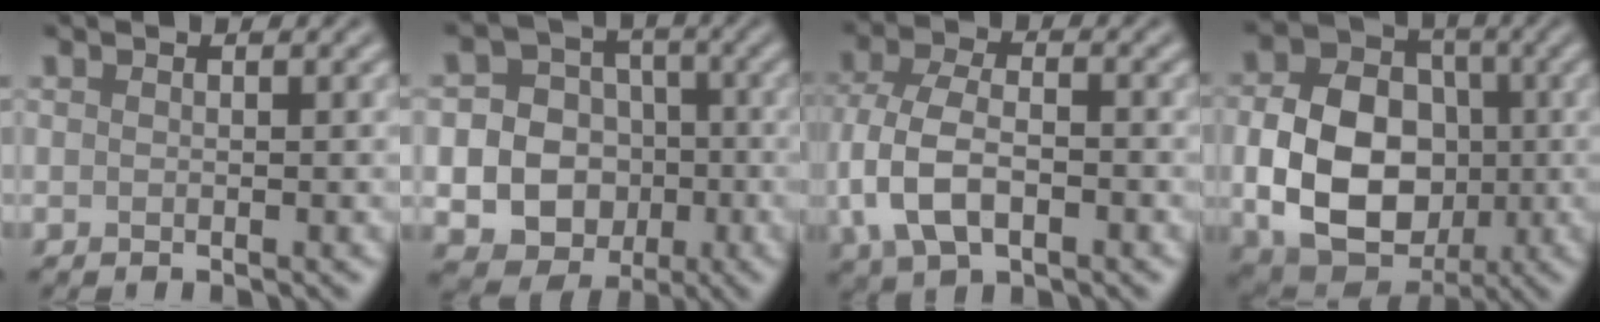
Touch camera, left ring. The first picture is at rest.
{"total": 12.9, "force": [-2.9, 11.8, 4.1], "torque": [-0.084, -0.014, -0.060]}
{"total": 6.6, "force": [-1.8, 3.8, 5.1], "torque": [-0.112, 0.001, -0.041]}
{"total": 10.9, "force": [-1.3, 8.1, 7.1], "torque": [-0.133, -0.011, -0.026]}